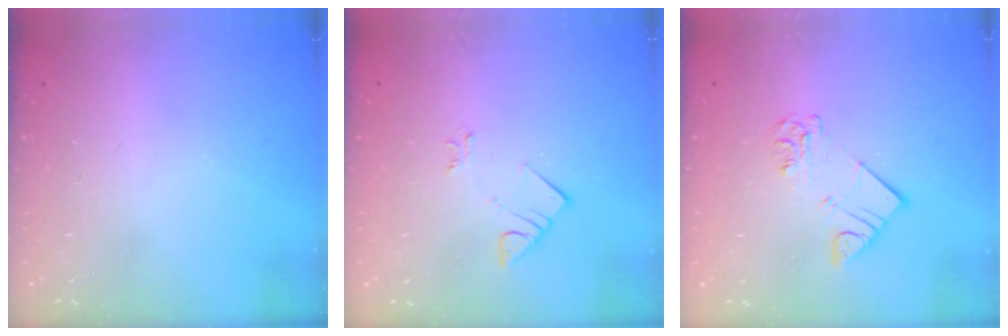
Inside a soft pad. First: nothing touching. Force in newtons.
{"total": 3.3, "press": 3.3, "slide": 0.1}
{"total": 5.9, "press": 5.9, "slide": 0.4}